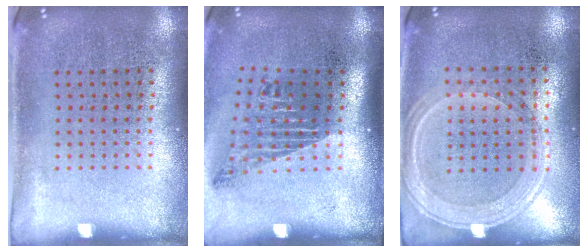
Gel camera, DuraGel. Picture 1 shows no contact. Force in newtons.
{"total": 1.8, "press": 1.2, "slide": 1.3}
{"total": 1.2, "press": 1.1, "slide": 0.3}